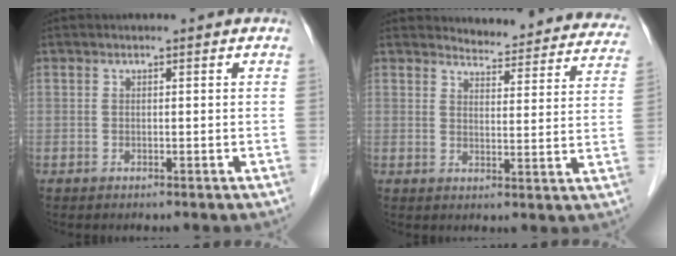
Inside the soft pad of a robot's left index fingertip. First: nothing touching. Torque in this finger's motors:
{"motor_torque": [0.38, -0.68, 0.07, 0.00]}